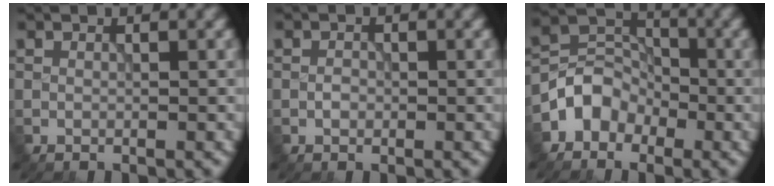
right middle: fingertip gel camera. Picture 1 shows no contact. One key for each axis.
{"total": 0.9, "fx": -0.3, "fy": 0.7, "fz": 0.5, "tx": -0.010, "ty": 0.001, "tz": -0.009}
{"total": 3.9, "fx": -2.2, "fy": 3.0, "fz": 1.1, "tx": -0.015, "ty": 0.010, "tz": -0.047}